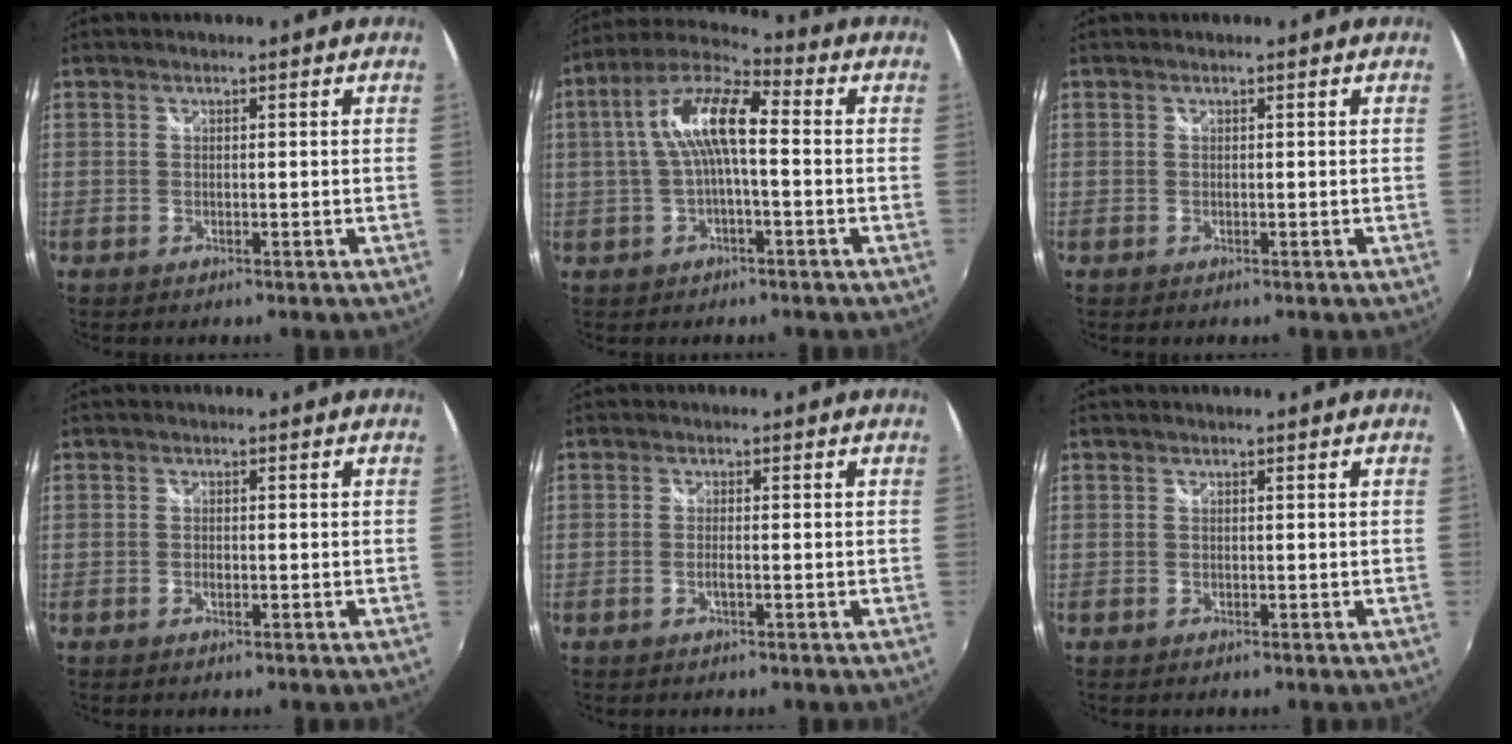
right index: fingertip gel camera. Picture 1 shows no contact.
{"total": 11.2, "force": [0.3, 3.3, 10.6], "torque": [-0.209, 0.024, 0.002]}
{"total": 0.0}
{"total": 1.0, "force": [-0.4, 0.5, 0.7], "torque": [-0.016, -0.002, -0.008]}
{"total": 1.5, "force": [-0.6, 0.2, 1.3], "torque": [-0.028, -0.002, -0.010]}
{"total": 0.0}